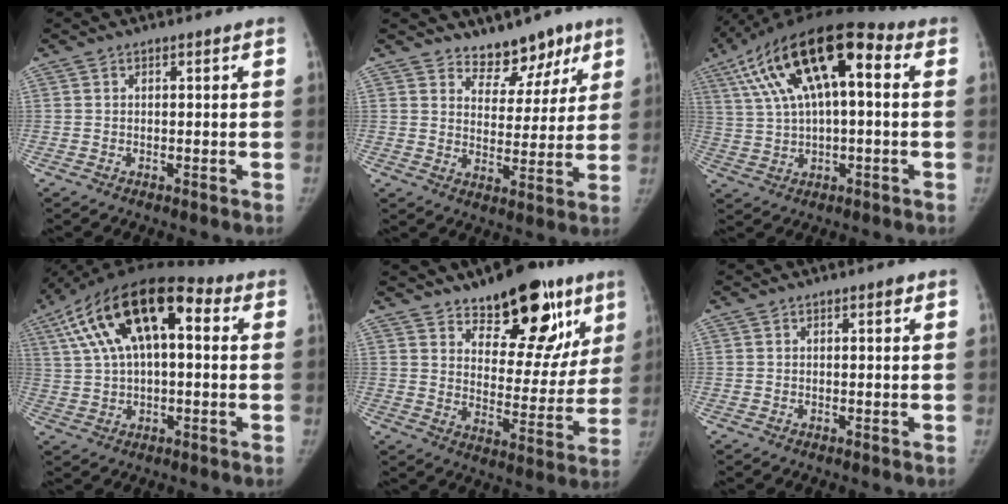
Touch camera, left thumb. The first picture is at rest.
{"total": 8.5, "force": [6.6, 4.8, 2.3], "torque": [0.014, -0.042, 0.101]}
{"total": 19.8, "force": [5.7, 8.2, 17.1], "torque": [-0.301, 0.030, 0.087]}
{"total": 19.9, "force": [5.9, 9.6, 16.4], "torque": [-0.285, 0.033, 0.089]}
{"total": 19.8, "force": [12.7, 9.2, 12.0], "torque": [-0.100, -0.071, 0.184]}
{"total": 0.7, "force": [0.4, 0.2, 0.5], "torque": [-0.007, -0.001, 0.005]}